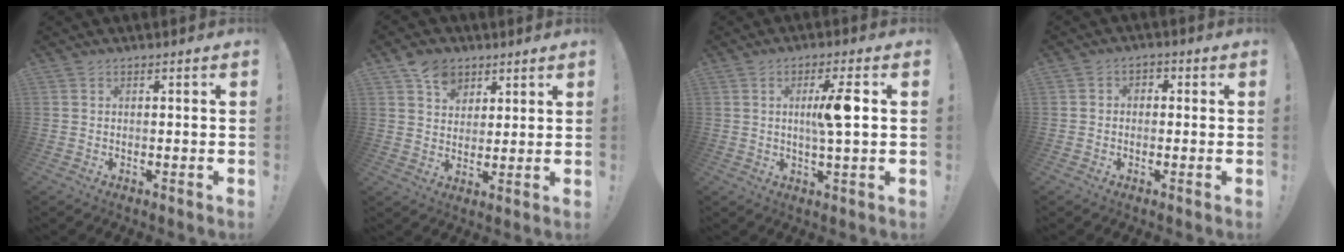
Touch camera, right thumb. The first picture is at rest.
{"total": 8.6, "force": [5.3, 6.2, 2.9], "torque": [-0.040, -0.024, 0.102]}
{"total": 8.2, "force": [1.0, 0.3, 8.1], "torque": [-0.138, -0.002, 0.008]}
{"total": 2.7, "force": [-1.5, 1.9, 1.2], "torque": [-0.017, 0.015, -0.028]}